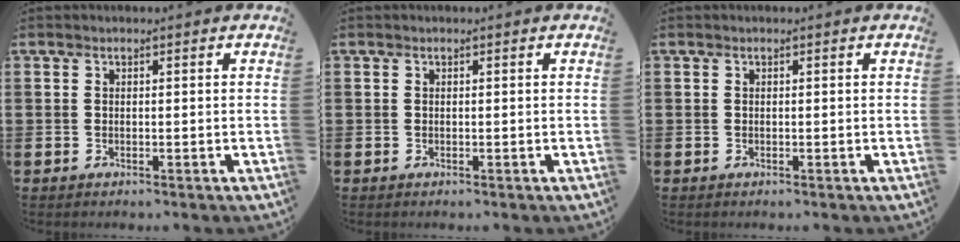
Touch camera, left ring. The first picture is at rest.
{"total": 0.0}
{"total": 0.0}